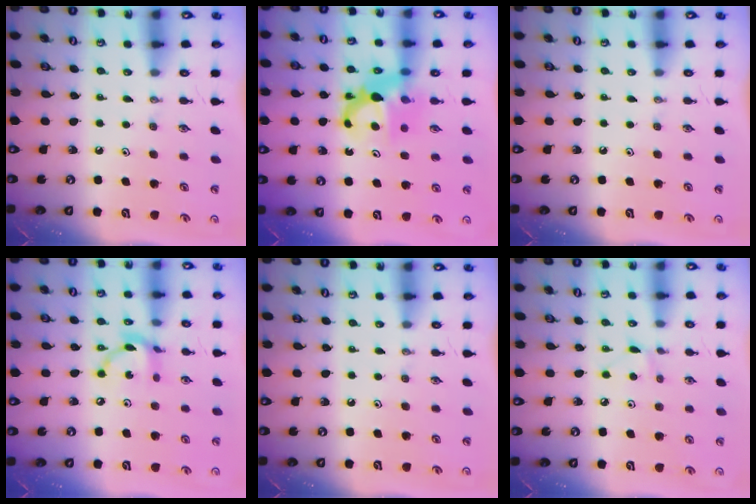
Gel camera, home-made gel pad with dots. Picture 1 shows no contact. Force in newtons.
{"total": 6.8, "press": 6.8, "slide": 0.2}
{"total": 0.0}
{"total": 10.0, "press": 10.0, "slide": 0.6}
{"total": 0.0}
{"total": 4.1, "press": 4.0, "slide": 0.7}